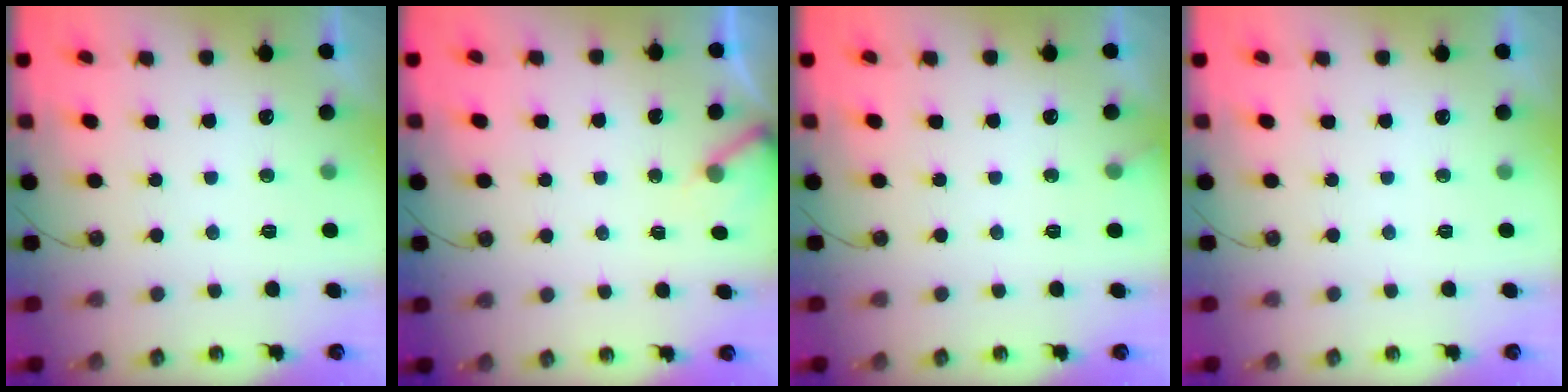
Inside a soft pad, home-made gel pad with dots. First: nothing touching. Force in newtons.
{"total": 2.7, "press": 2.7, "slide": 0.2}
{"total": 4.2, "press": 4.2, "slide": 0.3}
{"total": 0.0}